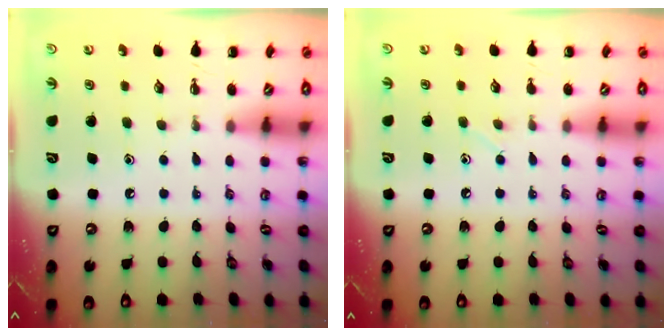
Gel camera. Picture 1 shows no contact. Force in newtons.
{"total": 4.0, "press": 3.8, "slide": 1.2}